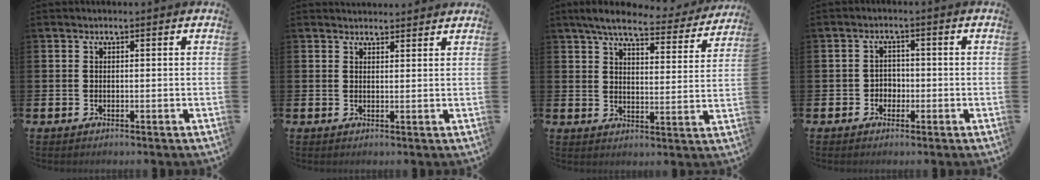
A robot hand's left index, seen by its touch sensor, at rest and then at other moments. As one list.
[{"total": 2.1, "force": [2.1, 0.4, -0.1], "torque": [0.005, -0.010, 0.037]}, {"total": 6.9, "force": [6.2, 1.1, 2.8], "torque": [-0.068, -0.032, 0.103]}, {"total": 2.2, "force": [-1.0, 1.9, 0.6], "torque": [-0.014, 0.006, -0.024]}]